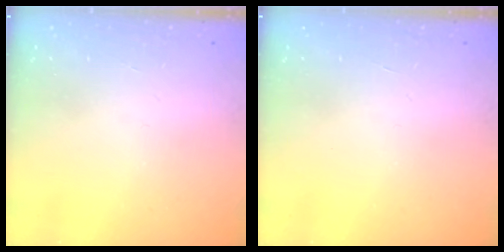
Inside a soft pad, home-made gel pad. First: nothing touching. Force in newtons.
{"total": 0.0}